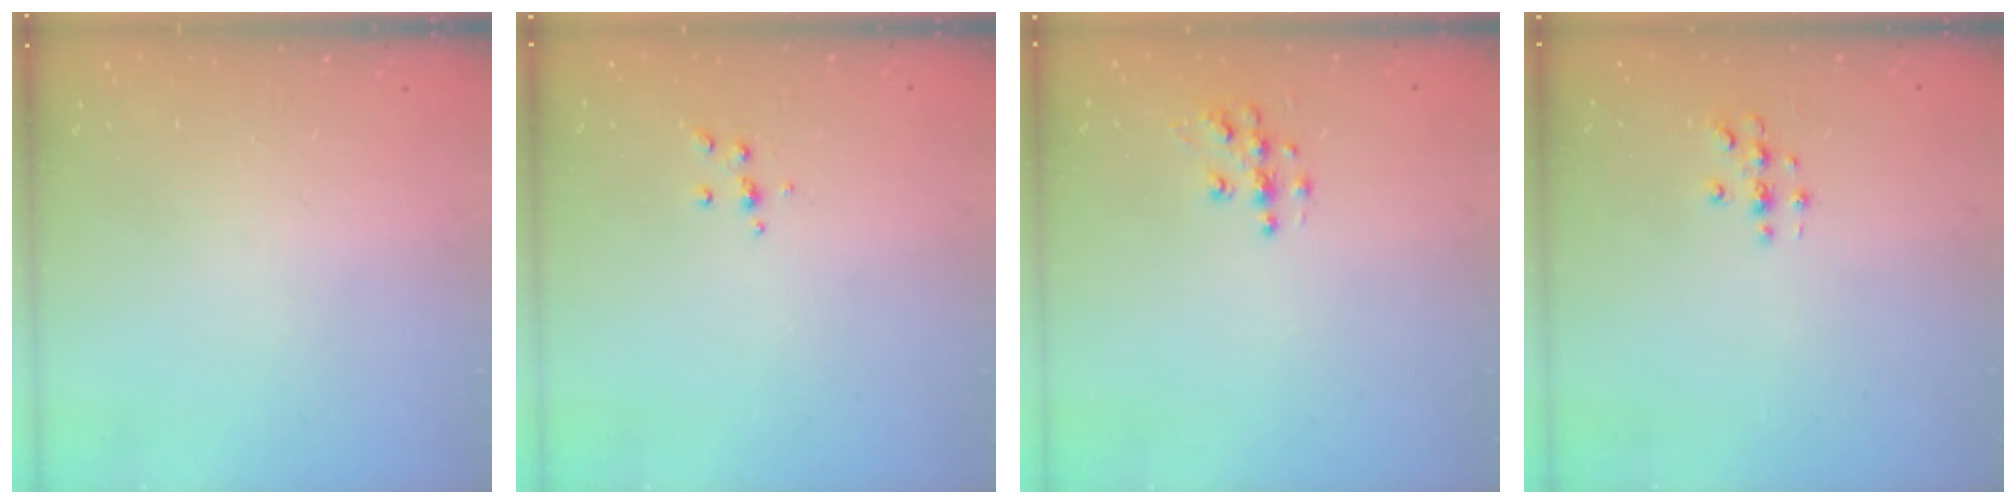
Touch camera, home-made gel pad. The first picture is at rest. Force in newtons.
{"total": 4.0, "press": 3.9, "slide": 0.9}
{"total": 7.3, "press": 7.3, "slide": 0.2}
{"total": 3.0, "press": 3.0, "slide": 0.3}